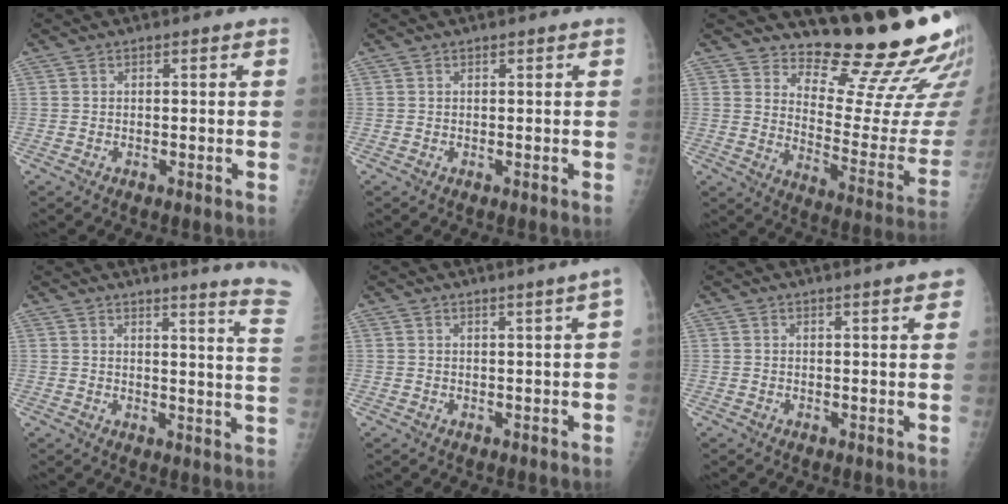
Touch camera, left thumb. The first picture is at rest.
{"total": 0.0}
{"total": 18.9, "force": [16.7, 3.4, 8.3], "torque": [-0.072, -0.177, 0.222]}
{"total": 15.0, "force": [13.5, -1.2, 6.4], "torque": [-0.068, -0.146, 0.130]}
{"total": 2.2, "force": [1.1, -0.6, 1.8], "torque": [-0.025, -0.005, 0.018]}
{"total": 4.6, "force": [3.3, 0.6, 3.2], "torque": [-0.031, -0.002, 0.033]}